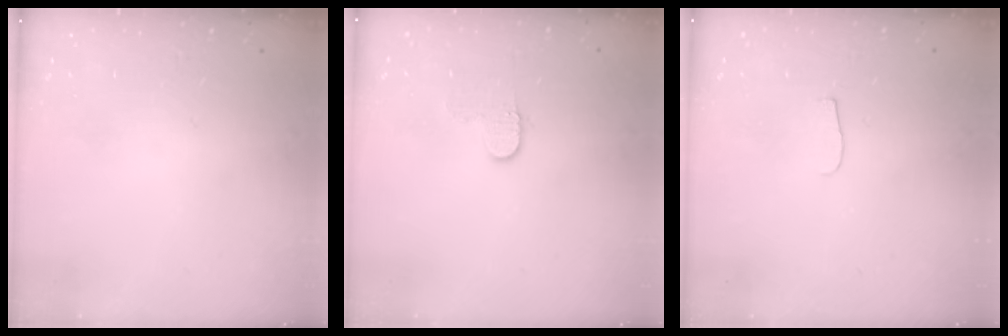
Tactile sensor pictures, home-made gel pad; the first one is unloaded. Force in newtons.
{"total": 5.8, "press": 5.8, "slide": 0.5}
{"total": 4.5, "press": 4.4, "slide": 0.5}